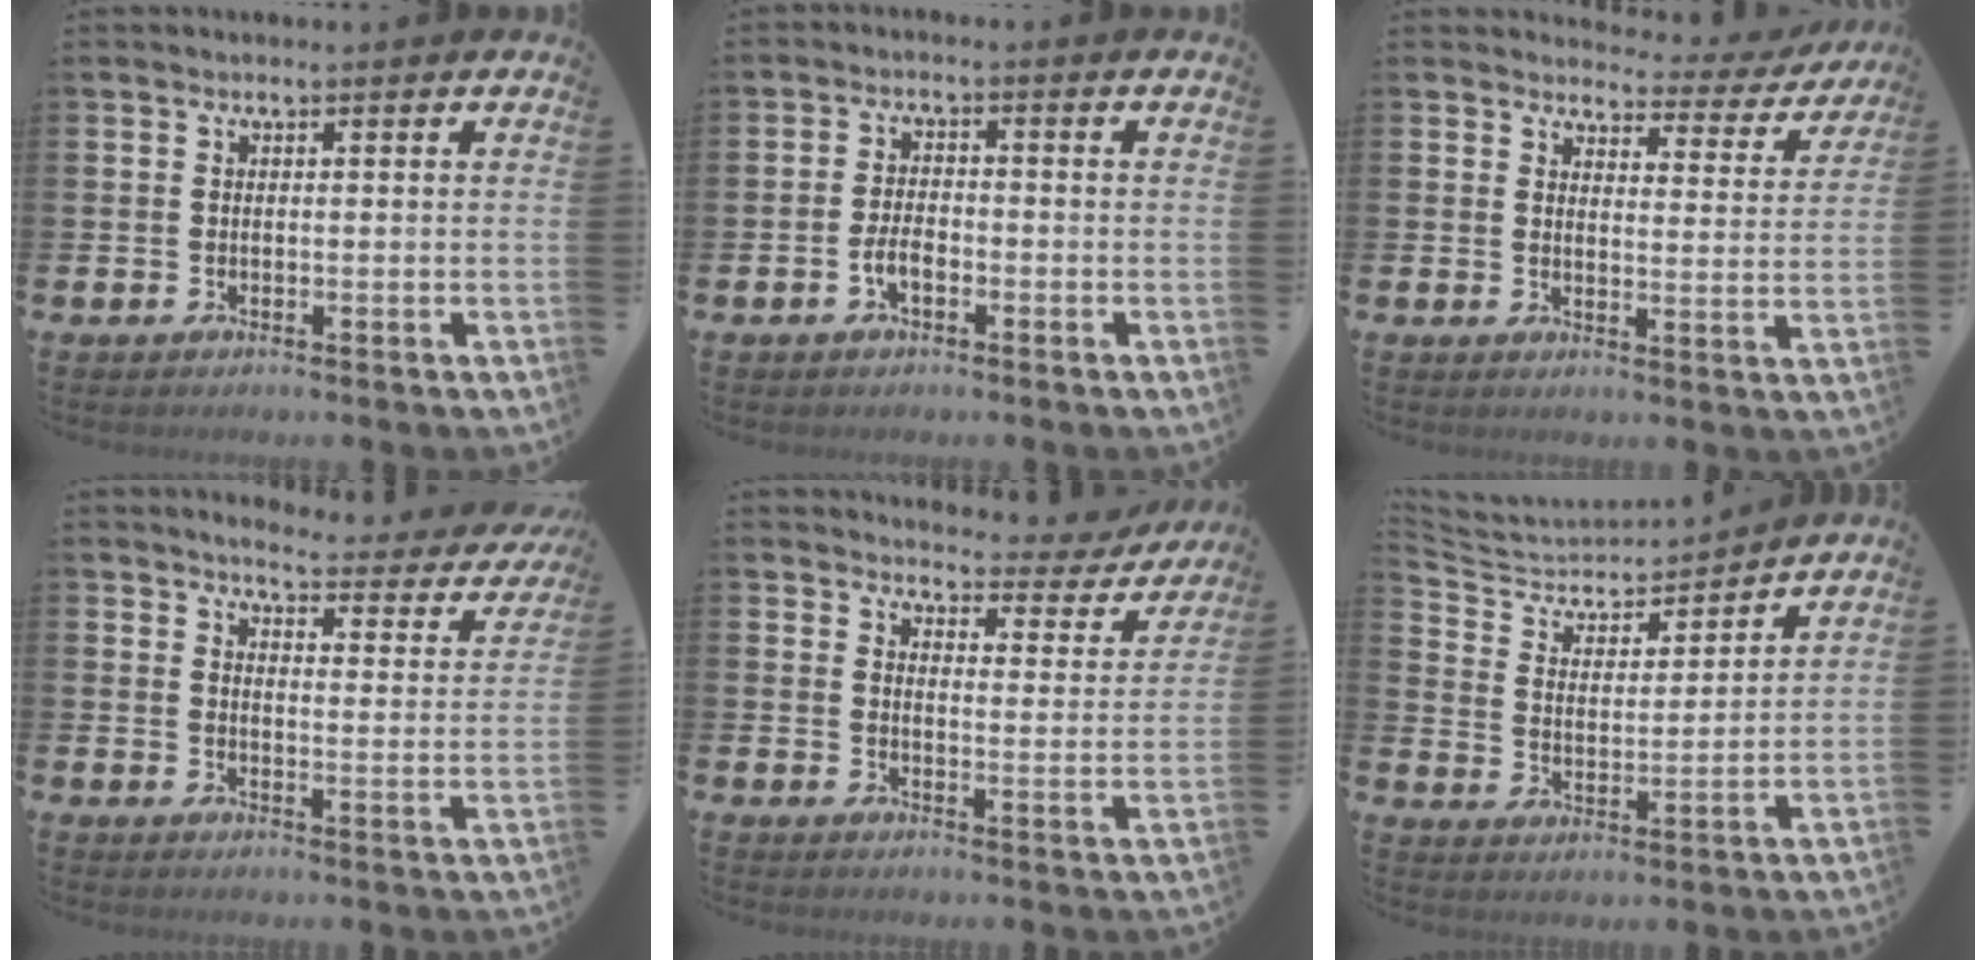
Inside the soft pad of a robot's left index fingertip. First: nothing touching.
{"total": 2.9, "force": [-1.1, 1.4, 2.3], "torque": [-0.043, 0.004, -0.021]}
{"total": 3.1, "force": [2.9, 1.1, 0.4], "torque": [-0.008, -0.030, 0.042]}
{"total": 3.8, "force": [3.7, 0.6, 1.0], "torque": [-0.020, -0.035, 0.054]}
{"total": 3.5, "force": [3.3, 1.1, 0.5], "torque": [-0.012, -0.032, 0.048]}
{"total": 5.1, "force": [4.8, 1.4, 0.5], "torque": [-0.041, -0.047, 0.078]}